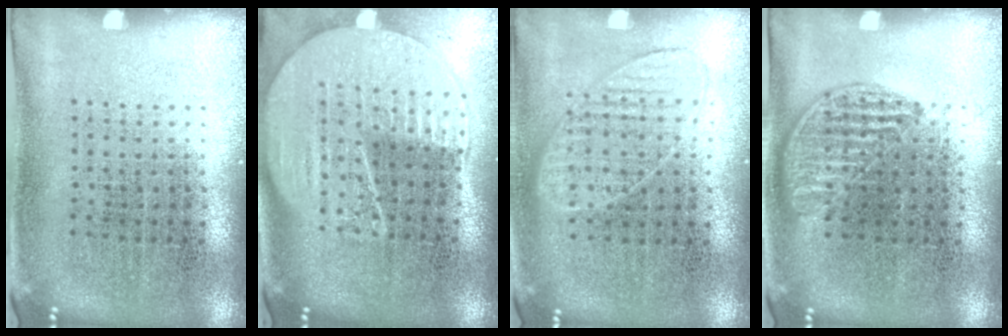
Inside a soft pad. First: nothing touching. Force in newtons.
{"total": 2.0, "press": 1.9, "slide": 0.8}
{"total": 0.9, "press": 0.9, "slide": 0.4}
{"total": 0.9, "press": 0.8, "slide": 0.4}